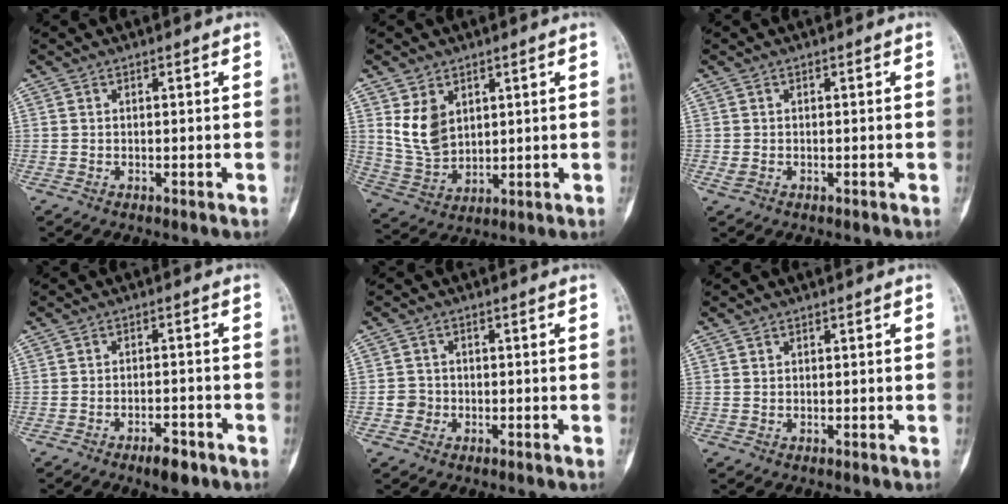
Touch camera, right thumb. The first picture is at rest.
{"total": 8.5, "force": [3.3, 5.8, 5.2], "torque": [-0.083, -0.018, 0.085]}
{"total": 1.0, "force": [-0.2, 0.7, 0.6], "torque": [-0.019, 0.002, -0.002]}
{"total": 4.7, "force": [-3.0, 1.7, 3.1], "torque": [-0.043, 0.015, -0.043]}
{"total": 2.5, "force": [-0.7, 2.4, 0.4], "torque": [0.005, 0.009, -0.017]}
{"total": 0.6, "force": [0.4, 0.4, 0.2], "torque": [0.001, -0.001, 0.008]}